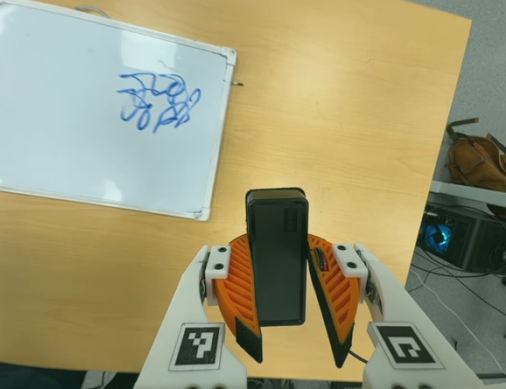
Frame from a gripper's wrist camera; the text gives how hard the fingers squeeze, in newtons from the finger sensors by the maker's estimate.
{"total": 7.2, "left": 7.4, "right": 7.1}